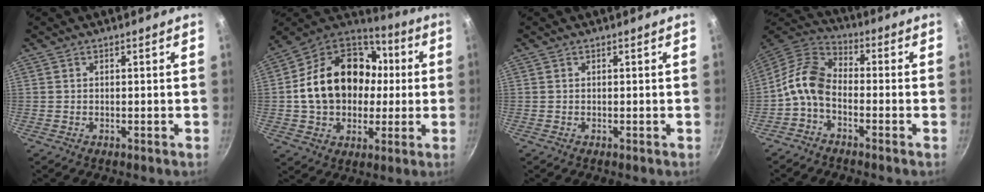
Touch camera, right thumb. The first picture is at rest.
{"total": 23.6, "force": [1.3, 18.1, 15.1], "torque": [-0.241, 0.045, 0.024]}
{"total": 0.0}
{"total": 8.1, "force": [-3.0, 5.0, 5.6], "torque": [-0.117, 0.048, -0.076]}